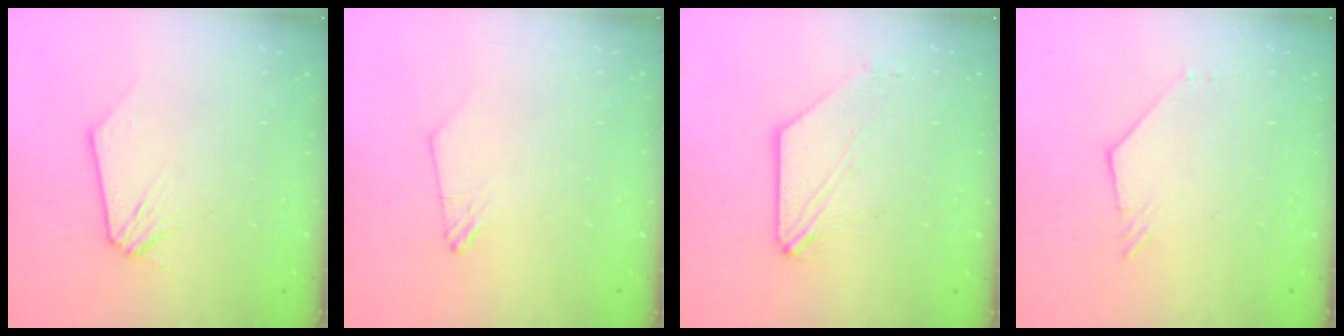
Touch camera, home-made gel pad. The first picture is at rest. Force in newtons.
{"total": 1.0, "press": 1.0, "slide": 0.1}
{"total": 1.6, "press": 1.6, "slide": 0.4}
{"total": 1.8, "press": 1.8, "slide": 0.1}